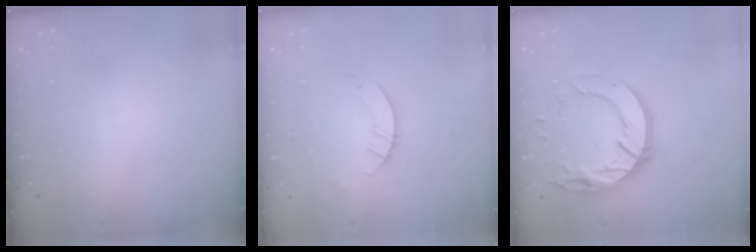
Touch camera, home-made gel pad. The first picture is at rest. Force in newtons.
{"total": 2.9, "press": 2.9, "slide": 0.3}
{"total": 16.4, "press": 16.4, "slide": 1.4}